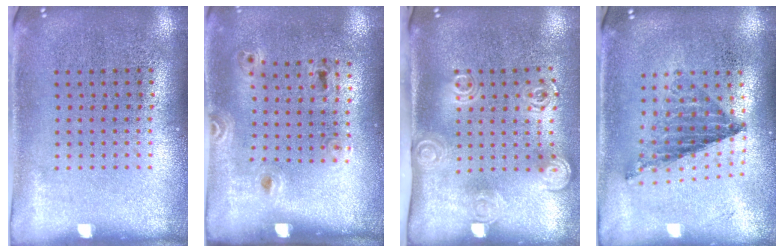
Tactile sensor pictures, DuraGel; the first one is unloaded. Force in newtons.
{"total": 1.5, "press": 0.9, "slide": 1.2}
{"total": 2.0, "press": 1.4, "slide": 1.5}
{"total": 0.8, "press": 0.8, "slide": 0.1}